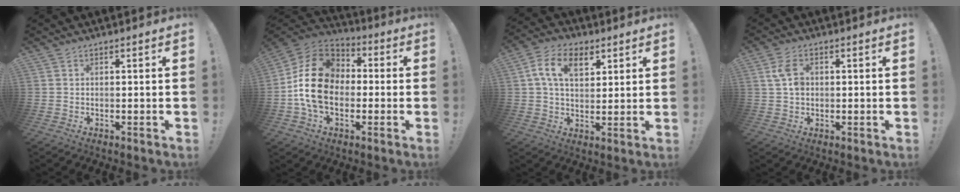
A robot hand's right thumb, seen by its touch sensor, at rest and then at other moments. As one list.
[{"total": 18.5, "force": [-1.0, 14.0, 12.0], "torque": [-0.213, 0.035, -0.006]}, {"total": 11.4, "force": [4.7, 7.1, 7.6], "torque": [-0.125, 0.003, 0.088]}, {"total": 5.3, "force": [1.0, 3.7, 3.7], "torque": [-0.062, 0.007, 0.020]}]